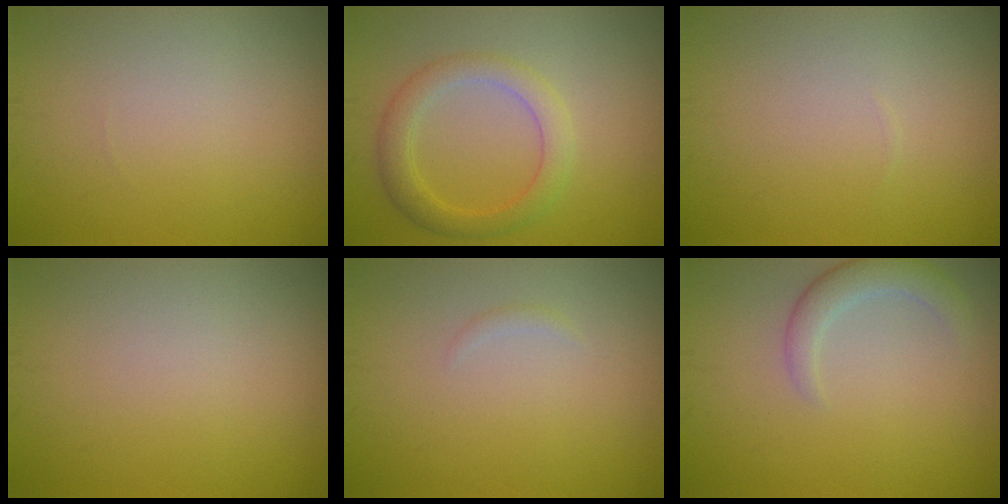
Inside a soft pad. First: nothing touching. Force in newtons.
{"total": 3.2, "press": 3.2, "slide": 0.1}
{"total": 0.0}
{"total": 0.0}
{"total": 0.5, "press": 0.5, "slide": 0.0}
{"total": 2.5, "press": 2.5, "slide": 0.2}